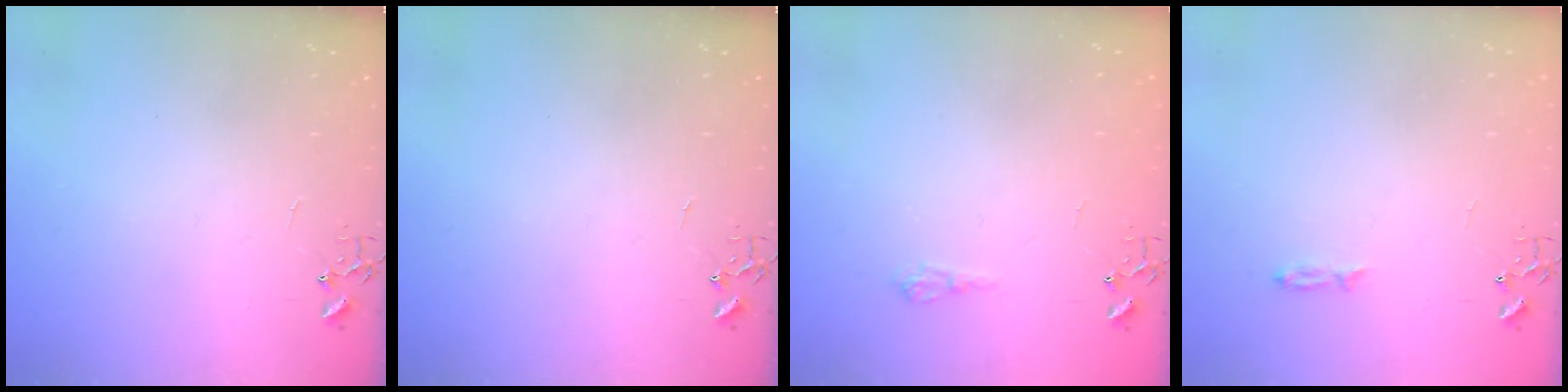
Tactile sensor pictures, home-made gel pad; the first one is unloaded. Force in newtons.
{"total": 0.0}
{"total": 6.1, "press": 6.1, "slide": 0.7}
{"total": 3.4, "press": 3.3, "slide": 0.5}